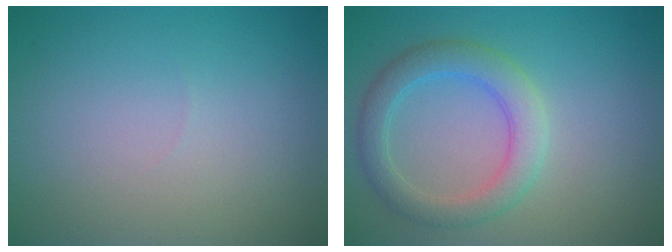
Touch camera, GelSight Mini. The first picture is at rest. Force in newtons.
{"total": 3.7, "press": 3.7, "slide": 0.2}